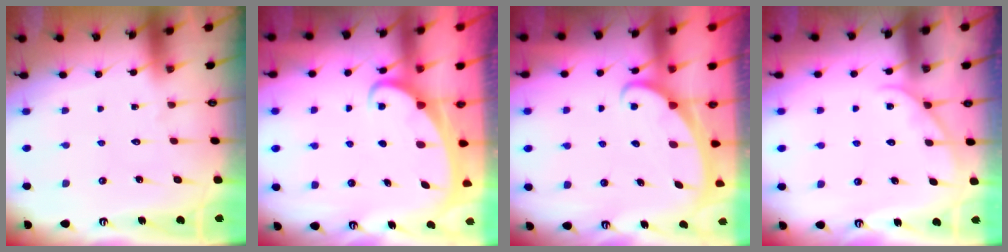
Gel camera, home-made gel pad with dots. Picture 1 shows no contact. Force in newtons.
{"total": 2.2, "press": 2.2, "slide": 0.3}
{"total": 1.9, "press": 1.9, "slide": 0.1}
{"total": 3.5, "press": 3.4, "slide": 0.4}